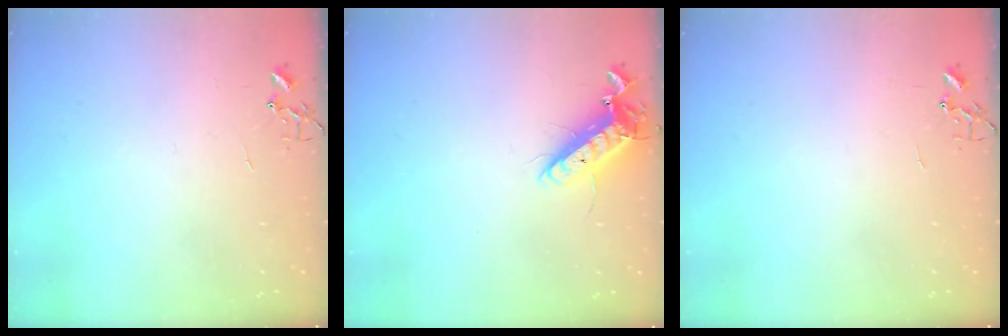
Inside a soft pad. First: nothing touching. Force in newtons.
{"total": 13.1, "press": 13.0, "slide": 2.3}
{"total": 0.0}